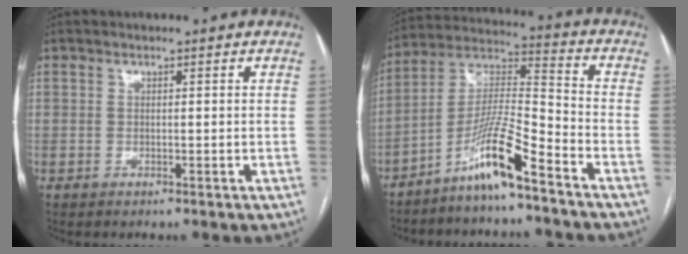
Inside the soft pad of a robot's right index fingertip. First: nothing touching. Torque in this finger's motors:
{"motor_torque": [0.98, -0.36, 0.53, 0.11]}